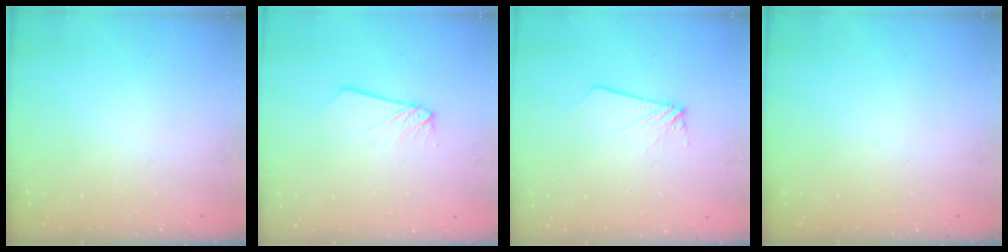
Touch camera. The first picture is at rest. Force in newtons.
{"total": 2.6, "press": 2.6, "slide": 0.2}
{"total": 2.0, "press": 2.0, "slide": 0.1}
{"total": 0.0}